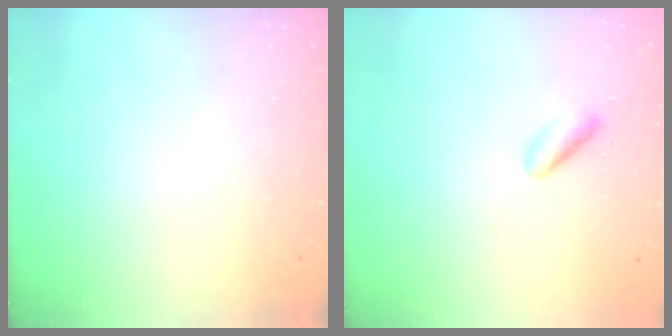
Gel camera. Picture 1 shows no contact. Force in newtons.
{"total": 2.3, "press": 2.1, "slide": 0.9}